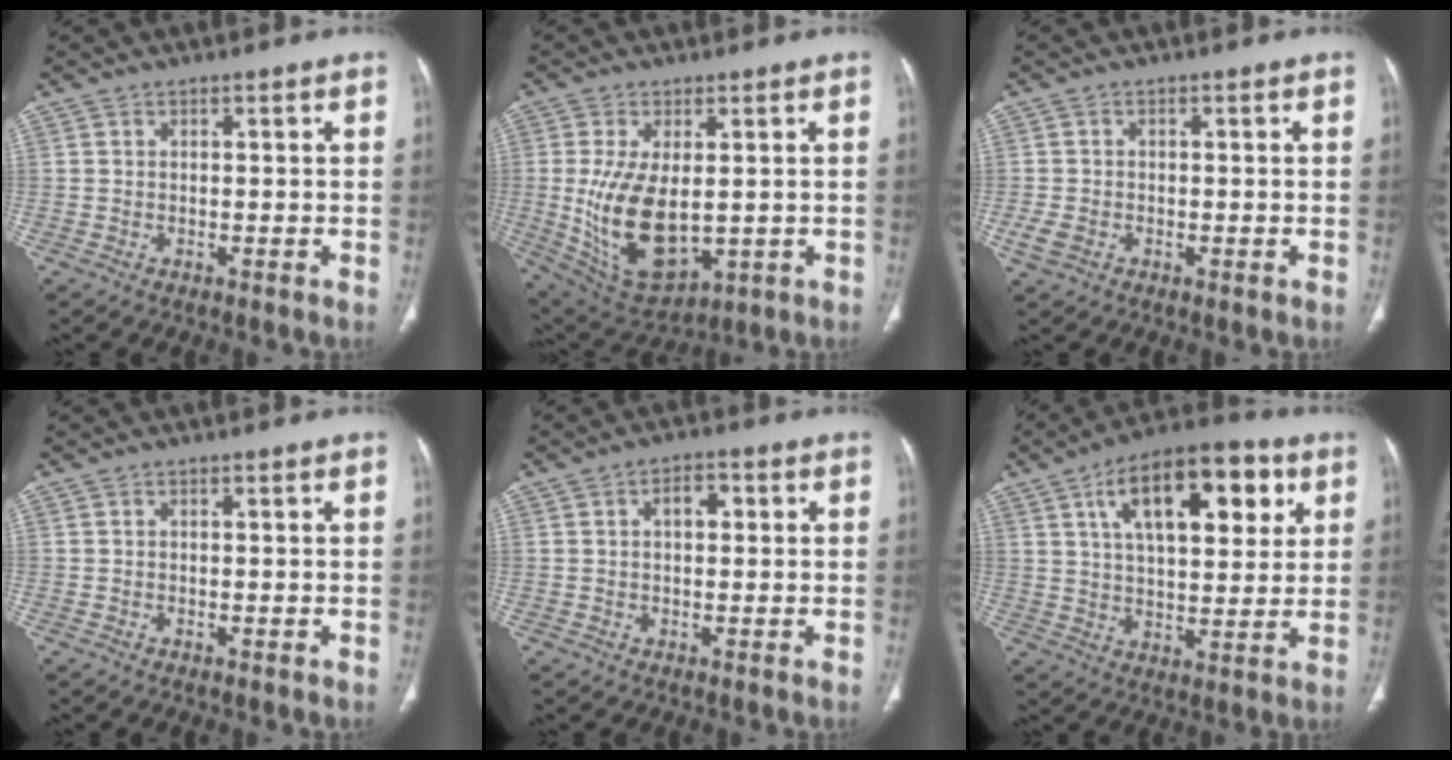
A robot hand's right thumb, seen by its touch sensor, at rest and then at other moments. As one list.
[{"total": 15.2, "force": [-0.6, 8.0, 12.9], "torque": [-0.238, -0.017, 0.017]}, {"total": 2.8, "force": [-0.9, 2.0, 1.8], "torque": [-0.041, 0.002, -0.014]}, {"total": 0.0}, {"total": 3.8, "force": [0.9, 2.3, 3.0], "torque": [-0.039, 0.011, 0.011]}, {"total": 19.2, "force": [7.5, 9.0, 15.2], "torque": [-0.199, -0.006, 0.116]}]